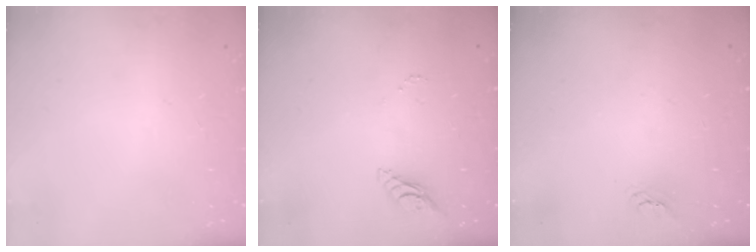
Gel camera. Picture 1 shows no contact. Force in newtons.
{"total": 5.4, "press": 5.4, "slide": 0.4}
{"total": 2.2, "press": 2.2, "slide": 0.1}